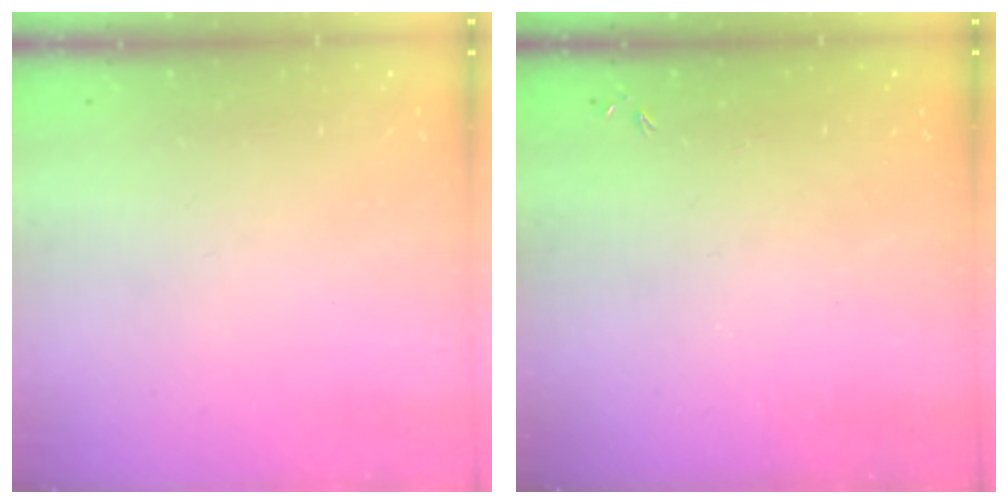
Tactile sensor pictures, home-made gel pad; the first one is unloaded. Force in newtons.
{"total": 0.0}